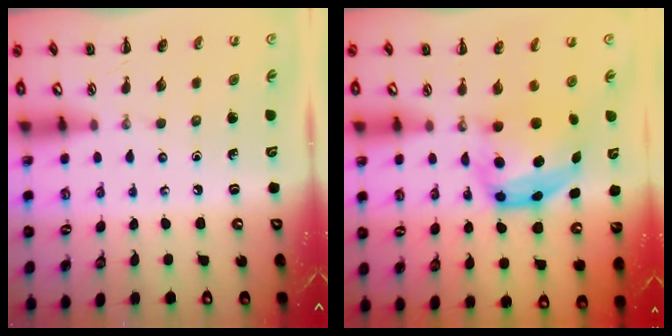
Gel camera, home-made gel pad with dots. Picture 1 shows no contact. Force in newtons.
{"total": 5.9, "press": 5.9, "slide": 0.7}